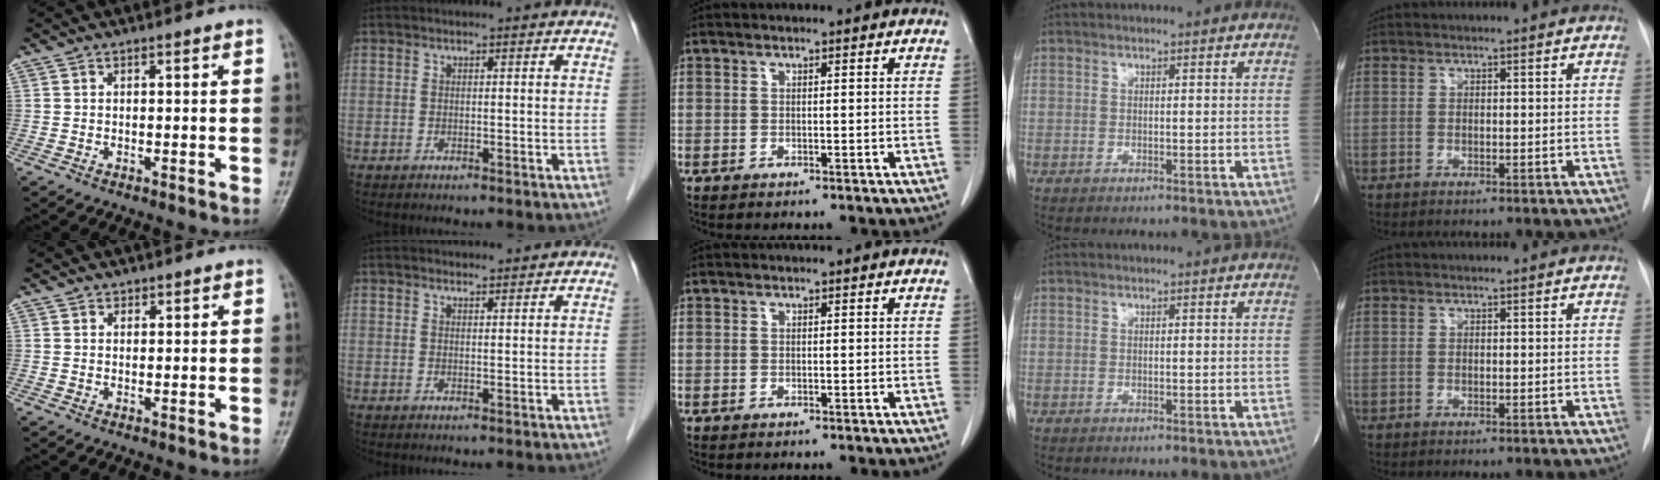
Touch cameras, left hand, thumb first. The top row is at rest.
{"thumb": {"total": 1.0, "force": [0.8, 0.6, 0.0], "torque": [0.015, -0.004, 0.008]}, "index": {"total": 2.1, "force": [2.1, 0.2, 0.2], "torque": [-0.010, 0.010, 0.032]}}